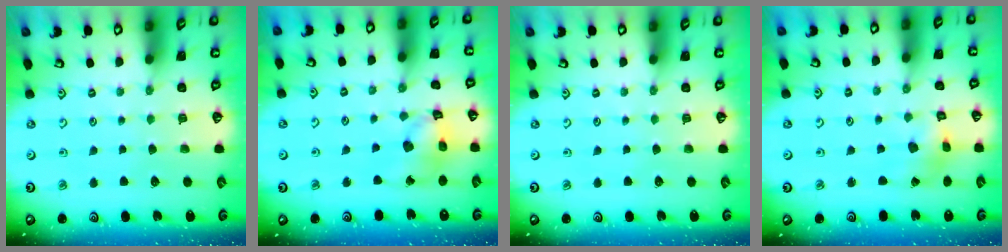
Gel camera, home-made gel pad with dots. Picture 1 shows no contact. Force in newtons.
{"total": 13.3, "press": 13.2, "slide": 1.7}
{"total": 0.0}
{"total": 5.2, "press": 5.1, "slide": 0.6}